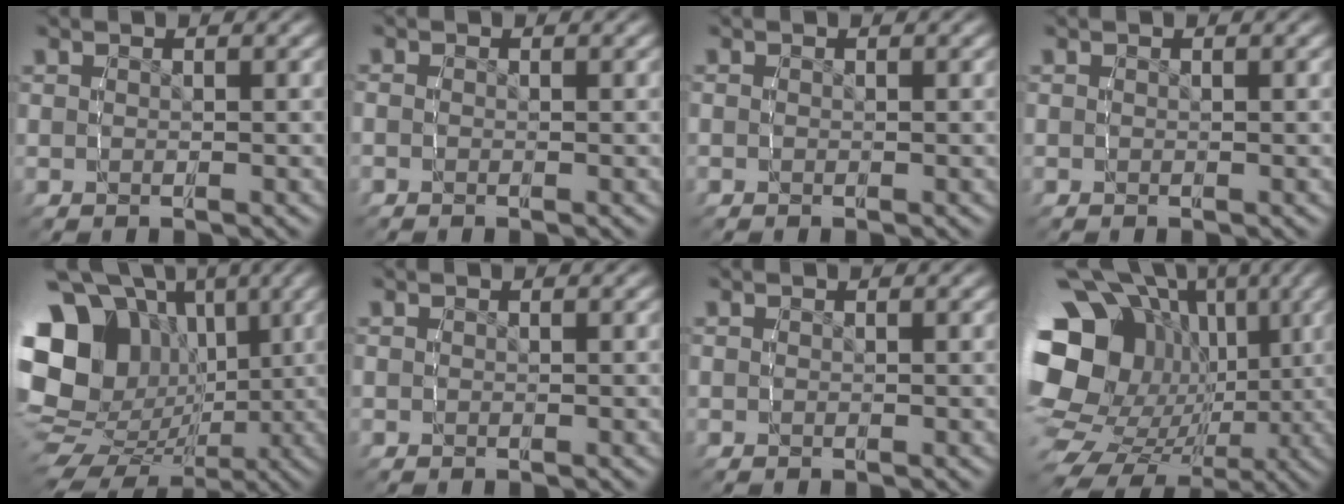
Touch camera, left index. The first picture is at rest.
{"total": 0.8, "force": [-0.4, 0.4, 0.5], "torque": [-0.013, -0.004, -0.009]}
{"total": 0.5, "force": [-0.1, 0.3, 0.4], "torque": [-0.007, -0.001, -0.003]}
{"total": 0.0}
{"total": 21.8, "force": [0.6, 18.4, 11.7], "torque": [-0.240, -0.053, 0.013]}
{"total": 0.0}
{"total": 0.0}
{"total": 19.4, "force": [0.1, 15.7, 11.3], "torque": [-0.228, -0.059, 0.011]}